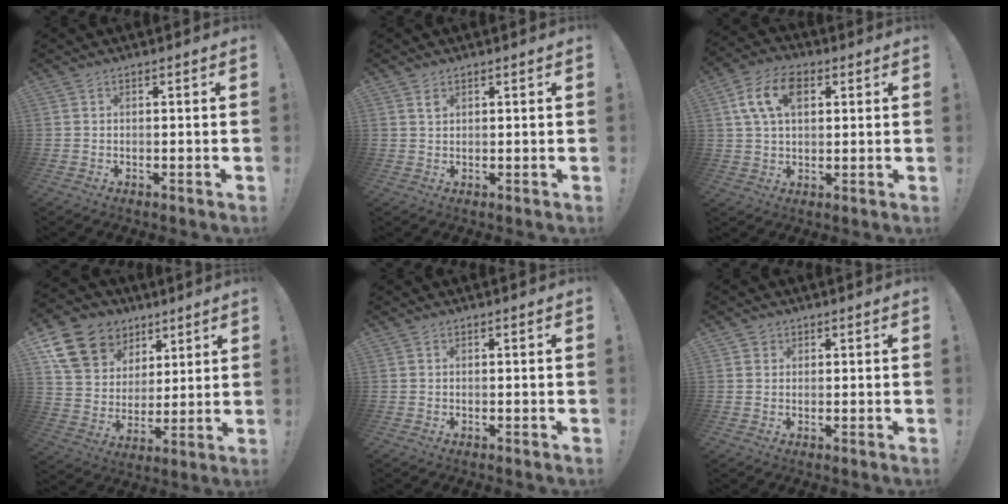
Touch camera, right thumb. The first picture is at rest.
{"total": 1.3, "force": [0.8, 0.7, 0.7], "torque": [-0.008, -0.004, 0.014]}
{"total": 12.0, "force": [4.0, 7.6, 8.4], "torque": [-0.155, 0.006, 0.073]}
{"total": 16.0, "force": [9.0, 12.1, 5.5], "torque": [-0.094, -0.043, 0.190]}
{"total": 0.0}
{"total": 1.5, "force": [0.8, 1.2, 0.1], "torque": [0.003, -0.002, 0.013]}